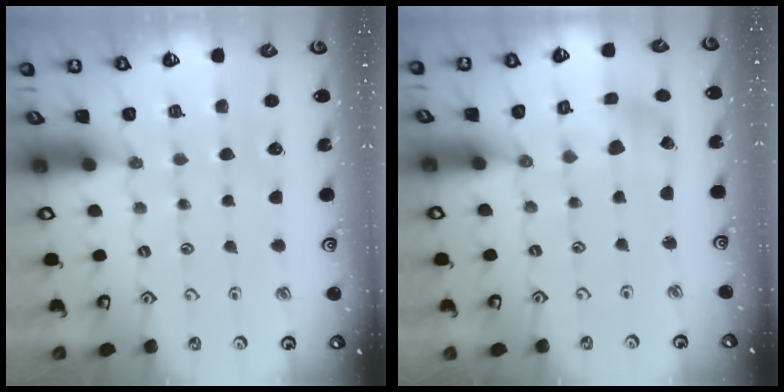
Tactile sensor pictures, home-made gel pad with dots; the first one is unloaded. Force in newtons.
{"total": 2.8, "press": 2.7, "slide": 0.4}